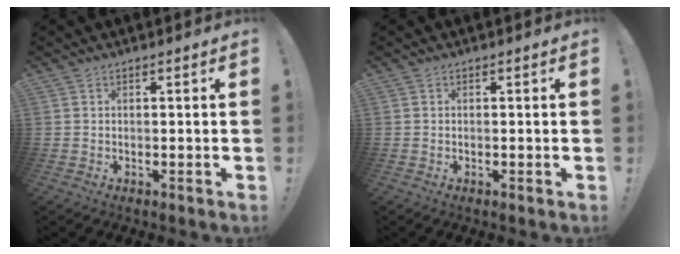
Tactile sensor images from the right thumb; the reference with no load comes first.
{"total": 0.0}